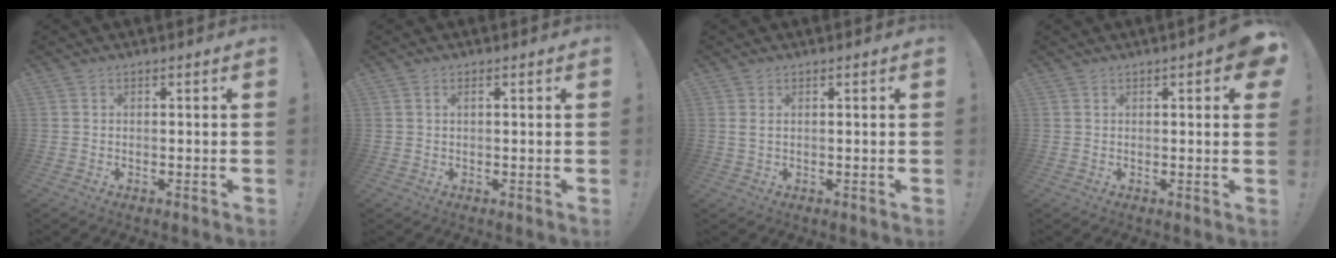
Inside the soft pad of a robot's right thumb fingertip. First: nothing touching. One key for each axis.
{"total": 0.9, "fx": 0.3, "fy": 0.2, "fz": 0.9, "tx": -0.015, "ty": 0.001, "tz": 0.005}
{"total": 1.5, "fx": 0.8, "fy": 0.0, "fz": 1.3, "tx": -0.019, "ty": -0.002, "tz": 0.012}
{"total": 3.8, "fx": 1.8, "fy": 0.8, "fz": 3.2, "tx": -0.035, "ty": -0.010, "tz": 0.026}